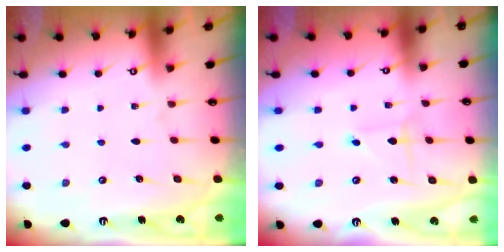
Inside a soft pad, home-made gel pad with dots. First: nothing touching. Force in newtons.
{"total": 1.1, "press": 1.1, "slide": 0.1}